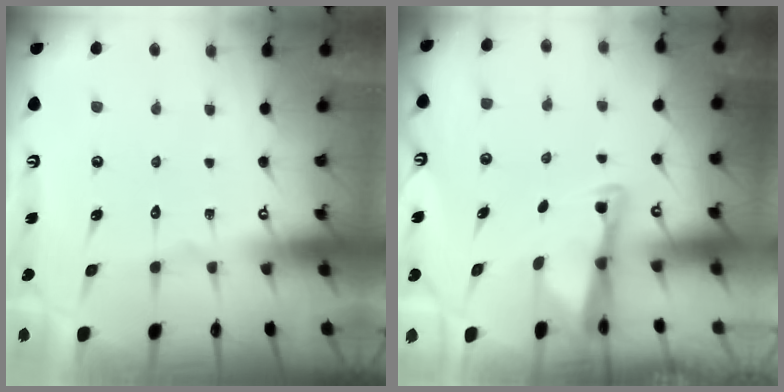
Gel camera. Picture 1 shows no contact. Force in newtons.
{"total": 2.9, "press": 2.9, "slide": 0.2}